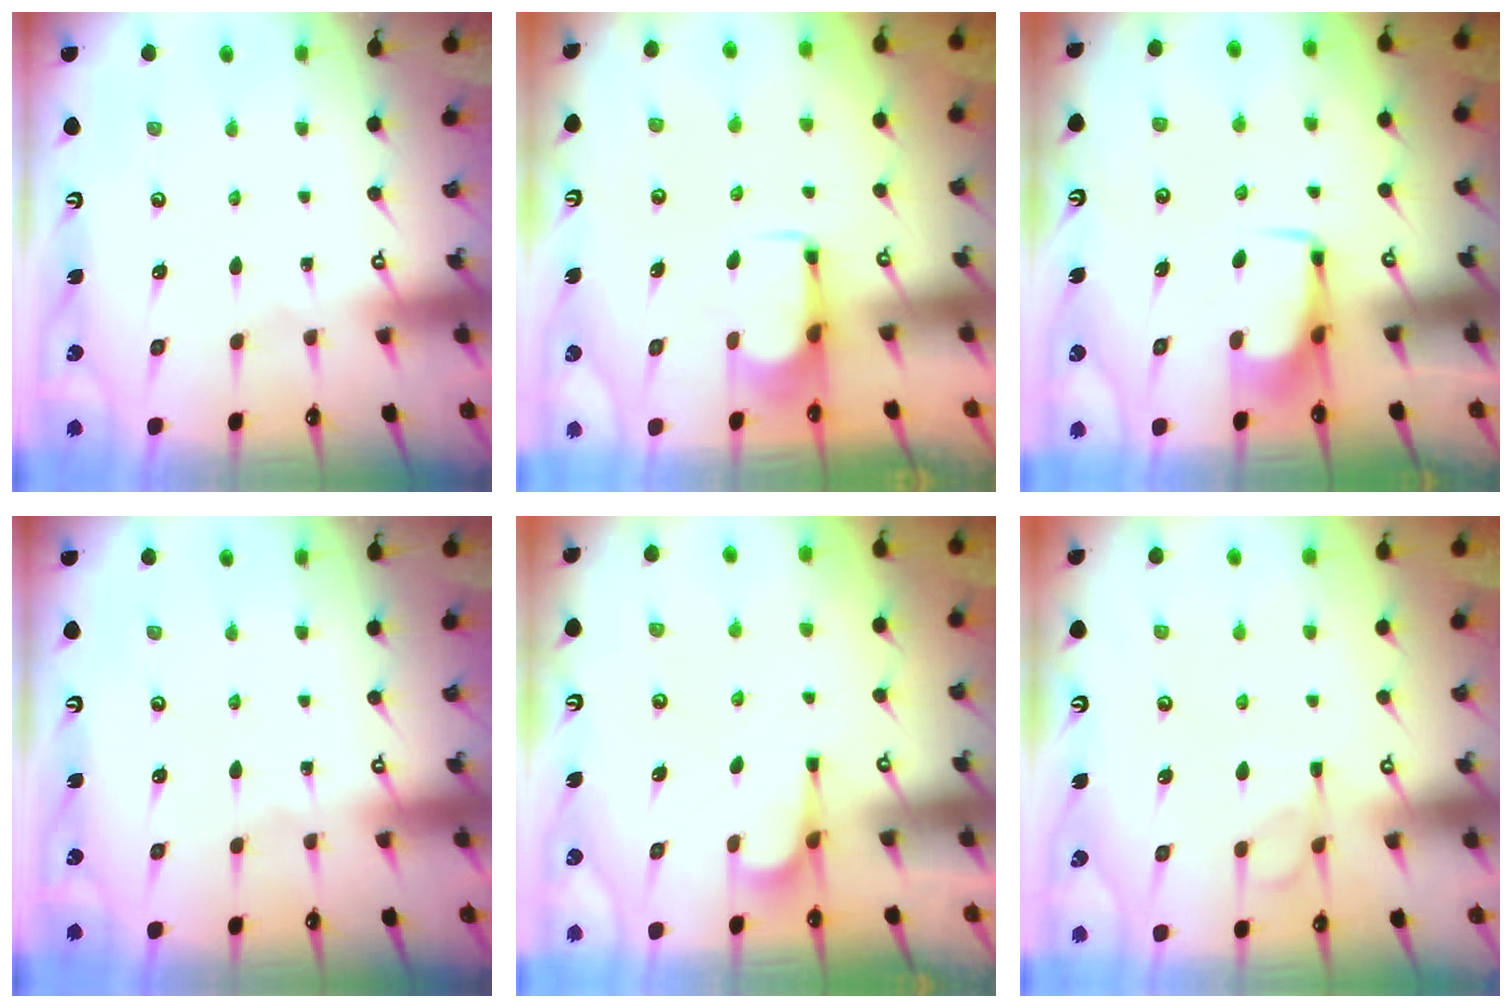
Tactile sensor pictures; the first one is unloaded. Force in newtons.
{"total": 2.5, "press": 2.4, "slide": 0.8}
{"total": 2.9, "press": 2.9, "slide": 0.4}
{"total": 0.0}
{"total": 2.1, "press": 1.9, "slide": 0.8}
{"total": 2.1, "press": 1.7, "slide": 1.1}